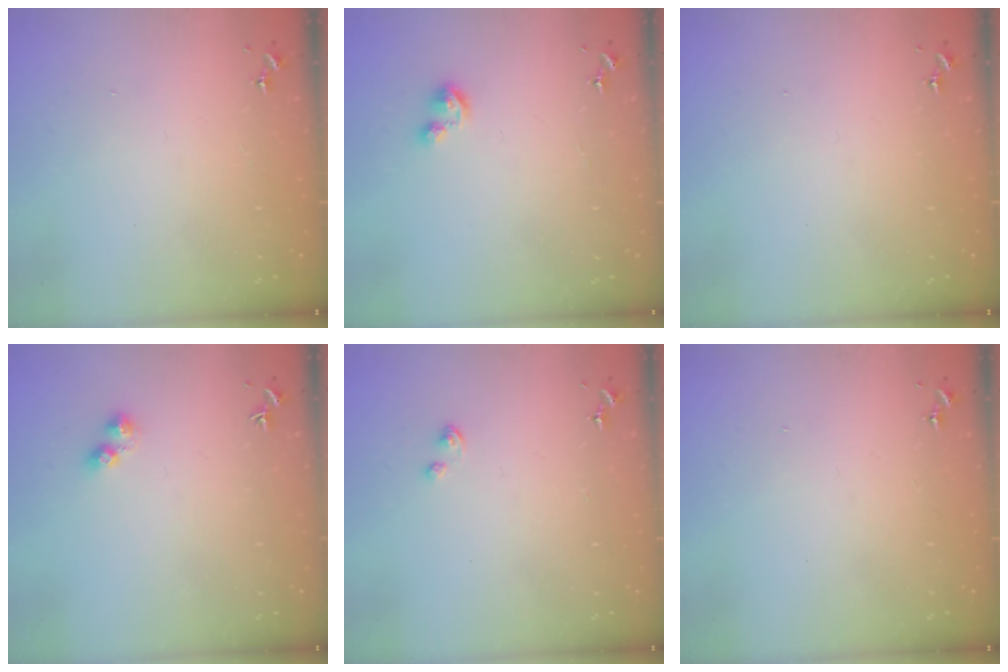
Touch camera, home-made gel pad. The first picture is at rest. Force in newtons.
{"total": 4.5, "press": 4.5, "slide": 0.3}
{"total": 0.0}
{"total": 3.3, "press": 3.3, "slide": 0.5}
{"total": 2.2, "press": 2.2, "slide": 0.2}
{"total": 0.0}